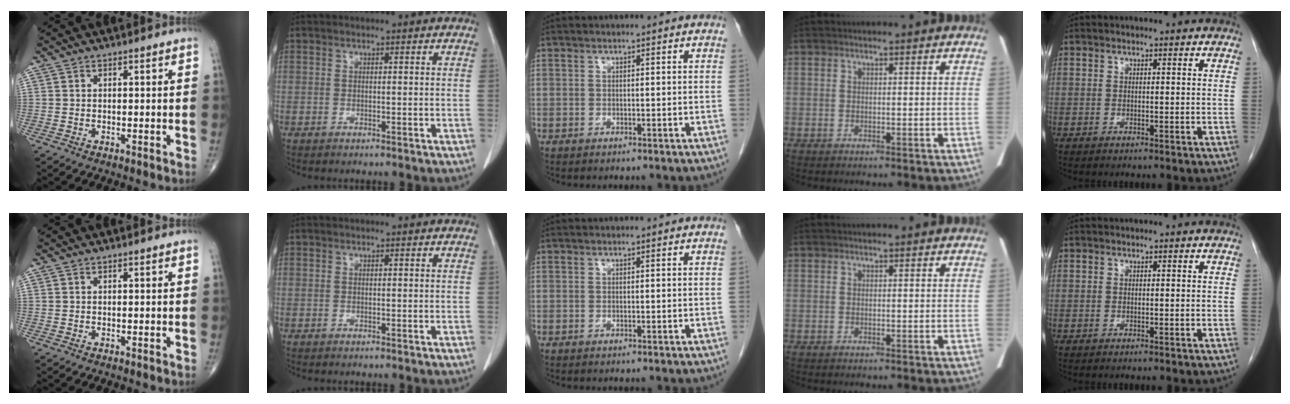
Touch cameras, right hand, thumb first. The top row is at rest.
{}